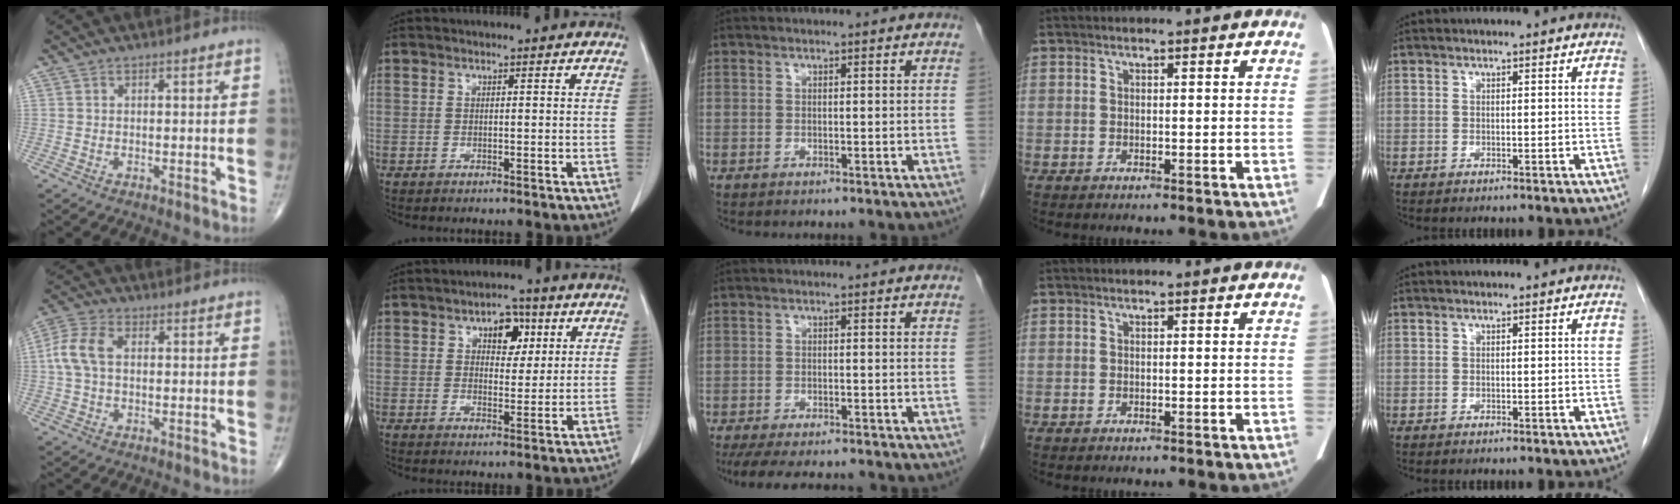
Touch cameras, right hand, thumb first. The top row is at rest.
{"thumb": {"total": 7.1, "force": [0.7, 4.5, 5.5], "torque": [-0.130, 0.021, 0.008]}, "index": {"total": 5.4, "force": [2.3, 3.2, 3.7], "torque": [-0.048, 0.013, 0.034]}, "middle": {"total": 10.0, "force": [-8.8, 1.9, 4.4], "torque": [-0.067, -0.014, -0.124]}}